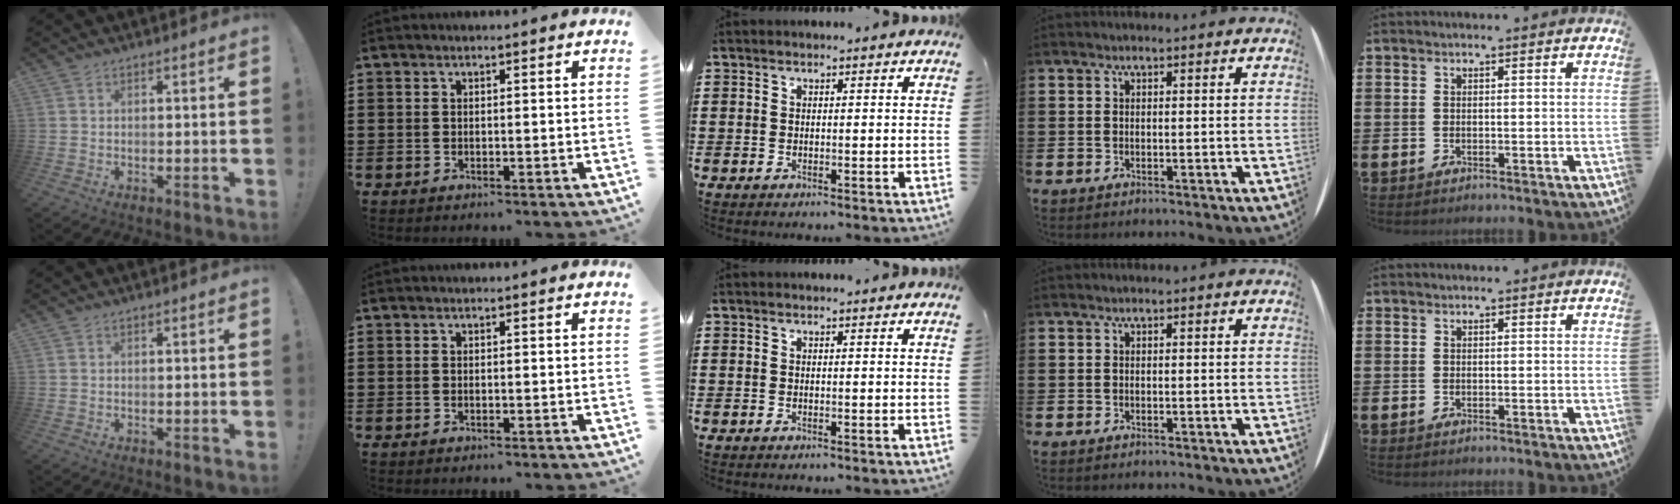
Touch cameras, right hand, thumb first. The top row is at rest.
{}